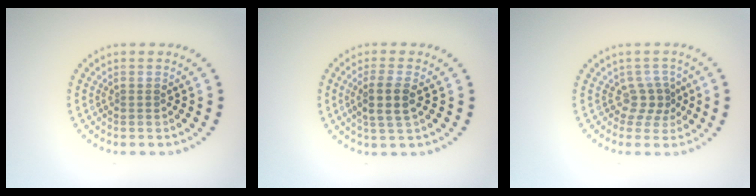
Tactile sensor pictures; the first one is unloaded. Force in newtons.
{"total": 2.8, "press": 2.5, "slide": 1.2}
{"total": 2.0, "press": 1.4, "slide": 1.4}